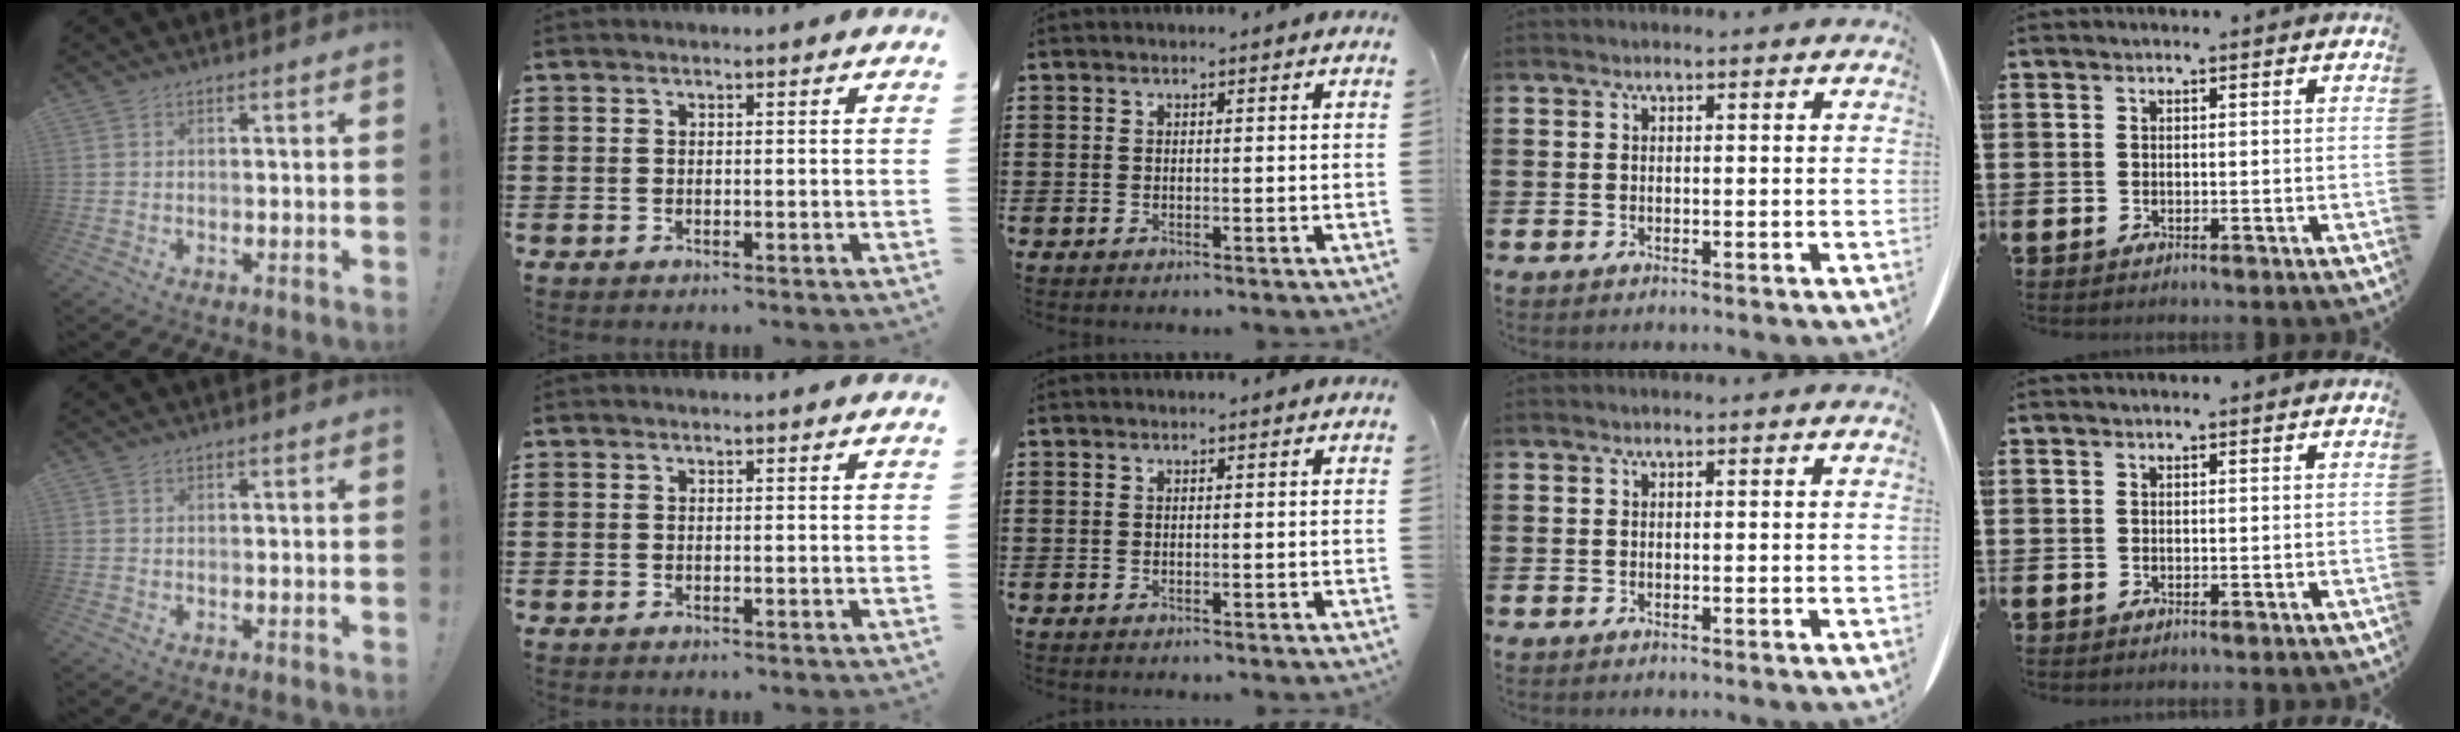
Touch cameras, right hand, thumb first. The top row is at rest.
{}